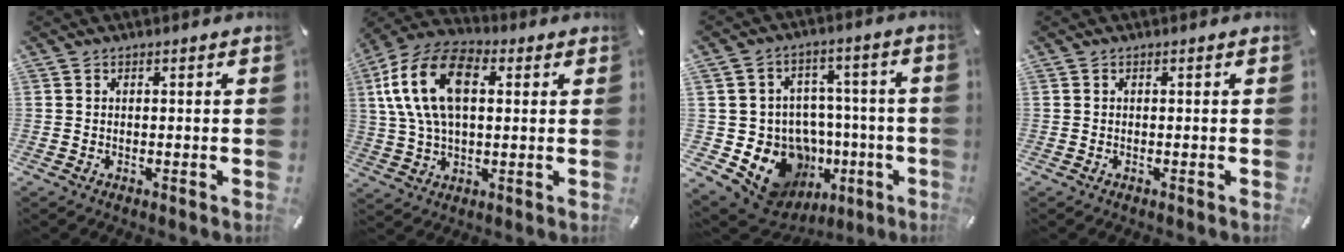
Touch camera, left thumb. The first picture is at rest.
{"total": 16.9, "force": [4.5, 10.2, 12.7], "torque": [-0.288, 0.013, 0.078]}
{"total": 15.4, "force": [-6.1, 12.7, 6.2], "torque": [-0.097, 0.026, -0.074]}
{"total": 0.0}